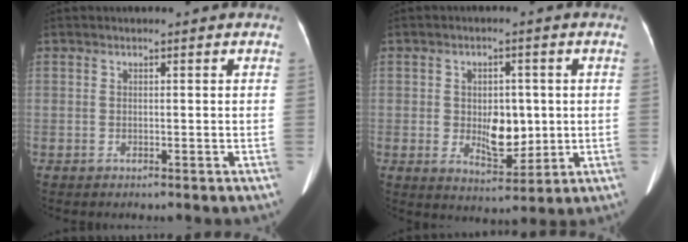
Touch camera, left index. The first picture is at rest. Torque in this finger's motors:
{"motor_torque": [0.20, -0.03, 0.14, 0.07]}